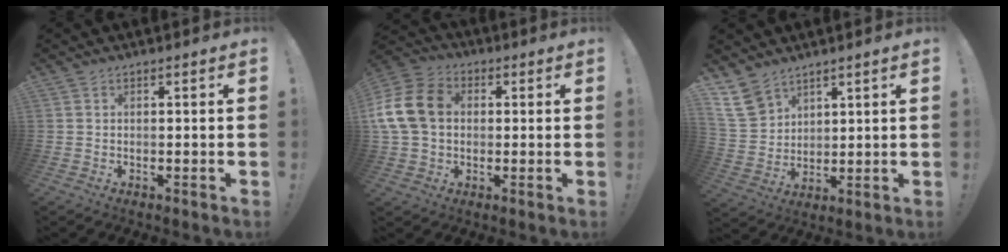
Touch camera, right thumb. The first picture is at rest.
{"total": 16.0, "force": [1.8, 12.4, 9.9], "torque": [-0.183, 0.011, 0.038]}
{"total": 10.5, "force": [7.5, 6.7, 3.2], "torque": [-0.062, -0.046, 0.153]}